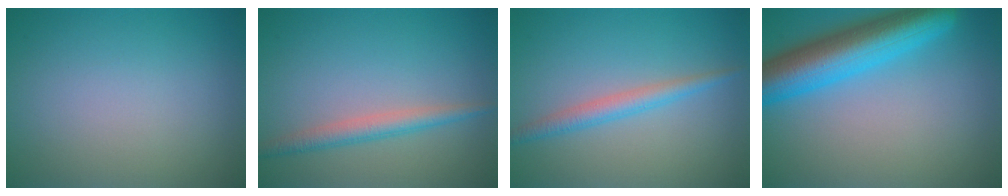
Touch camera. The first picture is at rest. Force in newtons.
{"total": 2.5, "press": 2.5, "slide": 0.1}
{"total": 2.3, "press": 2.3, "slide": 0.1}
{"total": 8.5, "press": 8.5, "slide": 0.3}